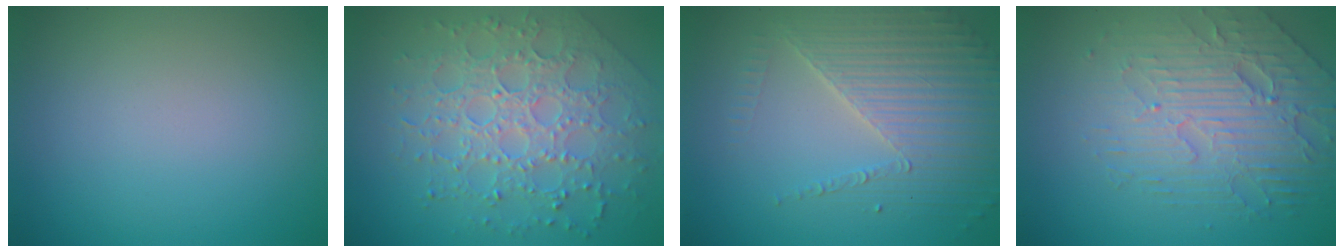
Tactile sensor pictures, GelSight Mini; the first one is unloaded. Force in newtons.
{"total": 7.4, "press": 5.4, "slide": 5.1}
{"total": 4.7, "press": 4.0, "slide": 2.5}
{"total": 5.6, "press": 4.4, "slide": 3.4}